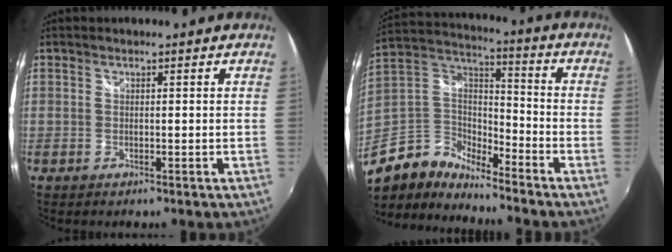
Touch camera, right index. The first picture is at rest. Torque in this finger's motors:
{"motor_torque": [0.01, -0.62, -0.01, -0.01]}